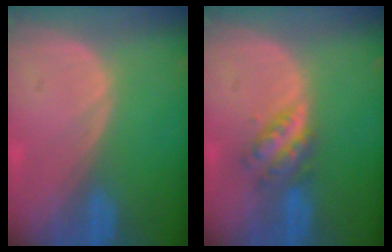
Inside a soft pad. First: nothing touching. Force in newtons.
{"total": 4.7, "press": 4.6, "slide": 1.2}